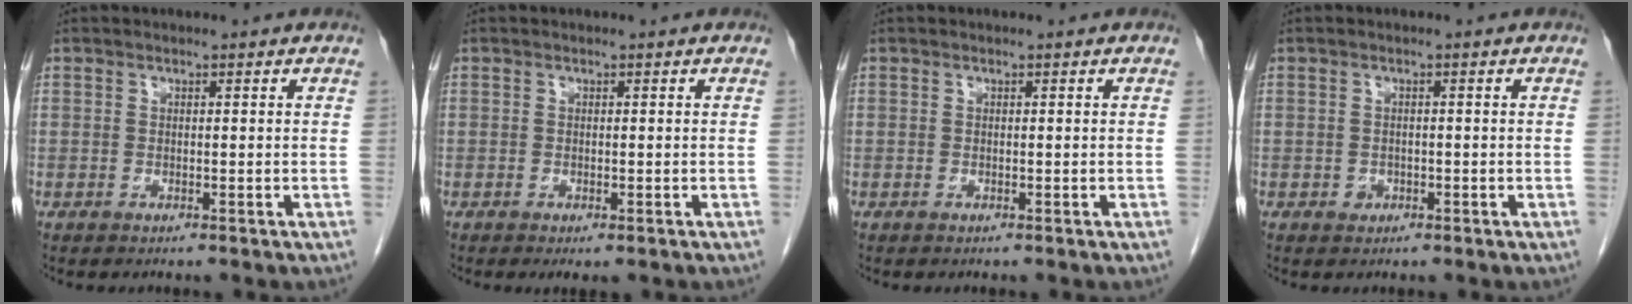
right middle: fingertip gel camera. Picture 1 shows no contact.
{"total": 1.1, "force": [-0.6, 0.3, 0.9], "torque": [-0.009, -0.006, -0.005]}
{"total": 0.0}
{"total": 1.2, "force": [-0.5, 1.0, 0.4], "torque": [-0.005, 0.004, -0.005]}